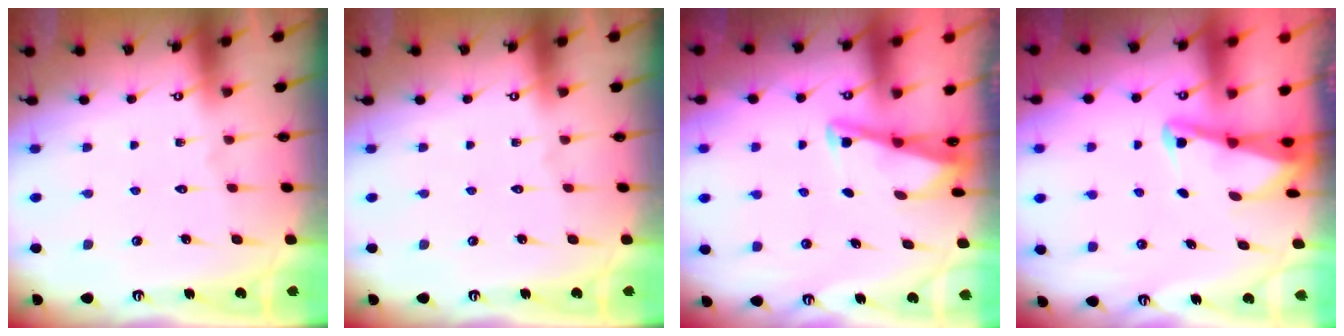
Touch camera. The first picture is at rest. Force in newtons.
{"total": 0.0}
{"total": 2.9, "press": 2.9, "slide": 0.3}
{"total": 2.2, "press": 2.2, "slide": 0.3}